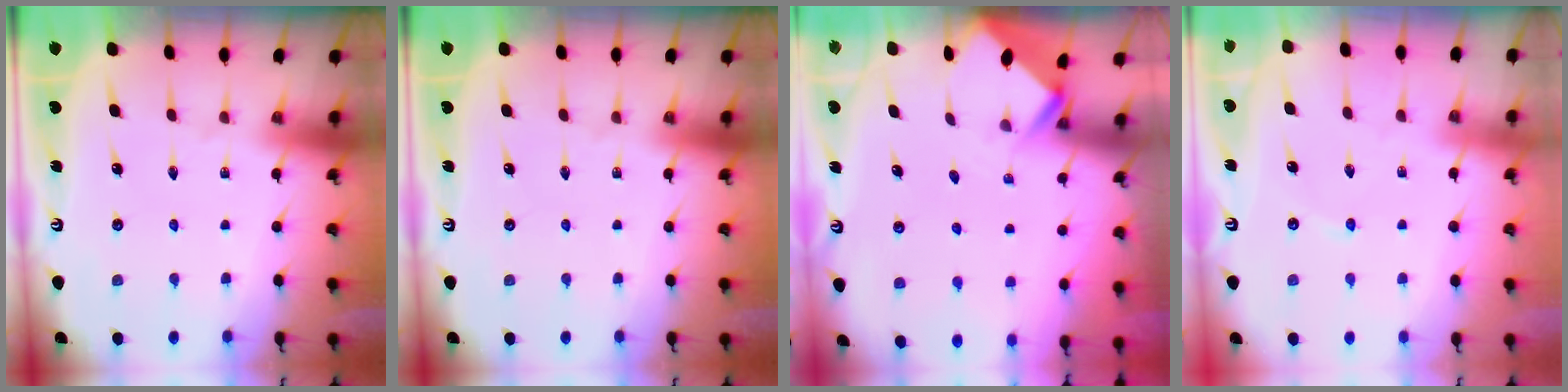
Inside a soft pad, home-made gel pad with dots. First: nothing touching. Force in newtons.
{"total": 0.0}
{"total": 2.7, "press": 2.7, "slide": 0.2}
{"total": 1.6, "press": 1.6, "slide": 0.2}